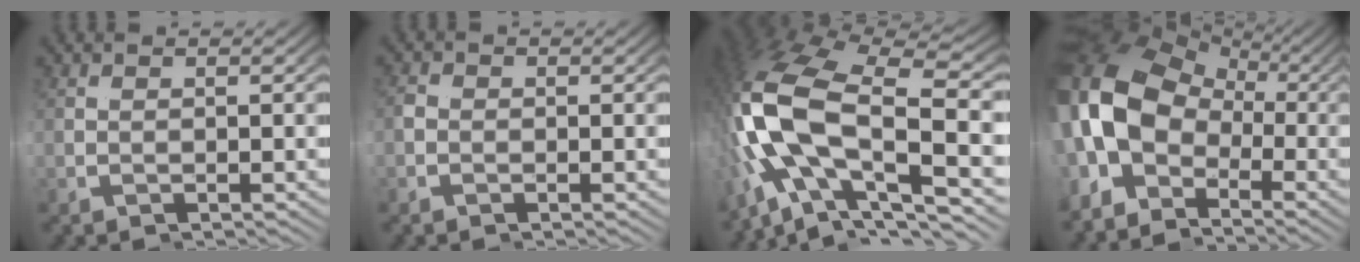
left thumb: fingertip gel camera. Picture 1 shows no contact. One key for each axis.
{"total": 1.3, "fx": -0.8, "fy": 1.0, "fz": -0.4, "tx": -0.005, "ty": -0.008, "tz": -0.014}
{"total": 11.0, "fx": -0.7, "fy": 5.6, "fz": 9.4, "tx": -0.226, "ty": 0.006, "tz": -0.021}
{"total": 10.8, "fx": 1.1, "fy": 6.9, "fz": 8.3, "tx": -0.143, "ty": 0.020, "tz": -0.003}